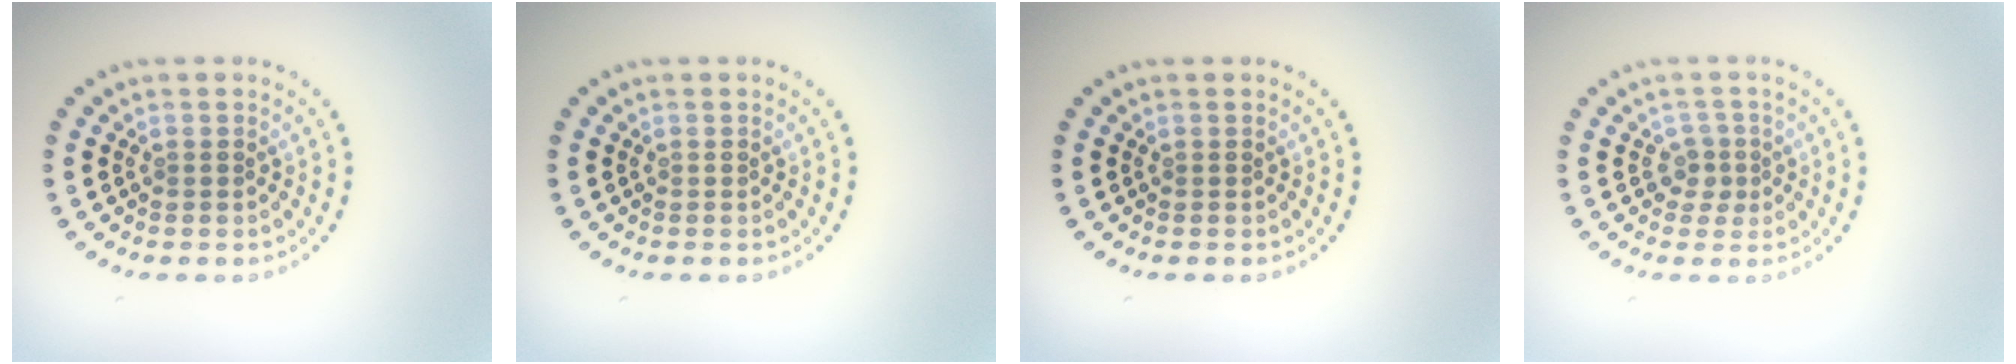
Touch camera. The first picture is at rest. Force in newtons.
{"total": 0.0}
{"total": 0.0}
{"total": 1.7, "press": 1.3, "slide": 1.0}